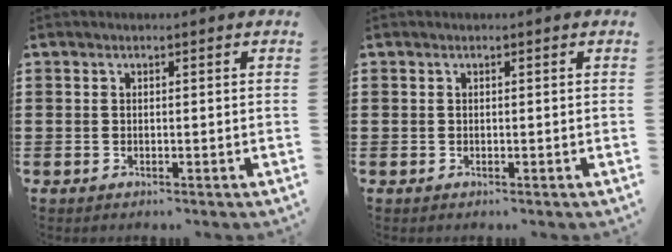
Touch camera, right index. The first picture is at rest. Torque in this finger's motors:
{"motor_torque": [0.01, 0.01, 0.00, 0.00]}